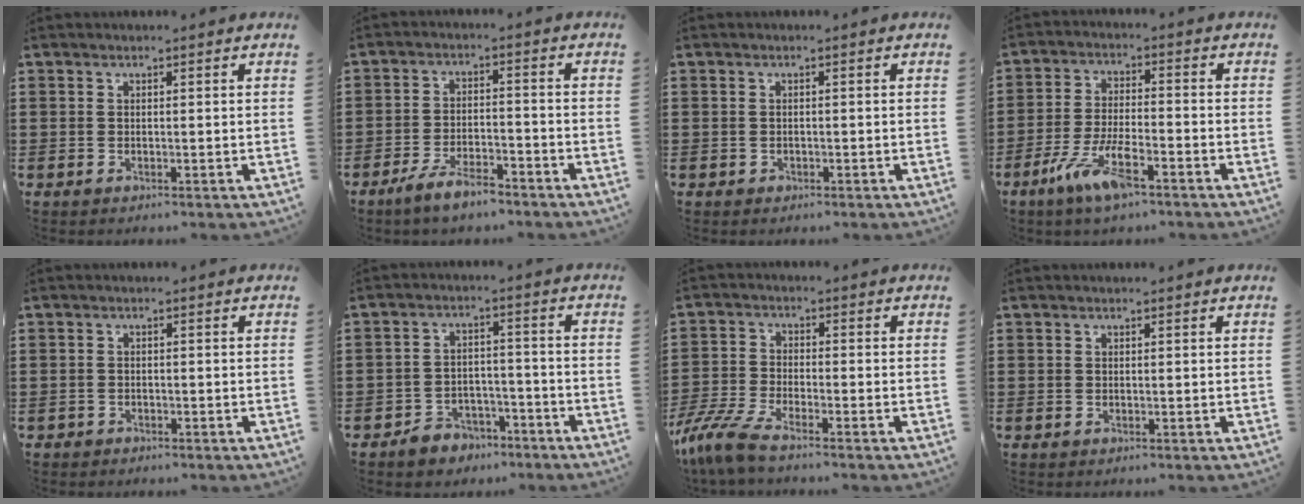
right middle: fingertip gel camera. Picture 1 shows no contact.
{"total": 5.7, "force": [-4.6, 1.4, 3.1], "torque": [-0.068, 0.000, -0.091]}
{"total": 0.5, "force": [-0.2, 0.5, 0.1], "torque": [-0.004, 0.004, -0.006]}
{"total": 8.1, "force": [-4.6, 2.1, 6.4], "torque": [-0.139, -0.006, -0.086]}
{"total": 1.1, "force": [-1.0, 0.5, -0.1], "torque": [-0.002, 0.004, -0.023]}
{"total": 4.4, "force": [-3.9, 1.8, 0.4], "torque": [-0.011, 0.013, -0.080]}
{"total": 5.9, "force": [-4.9, 0.5, 3.2], "torque": [-0.094, -0.020, -0.104]}
{"total": 0.0}